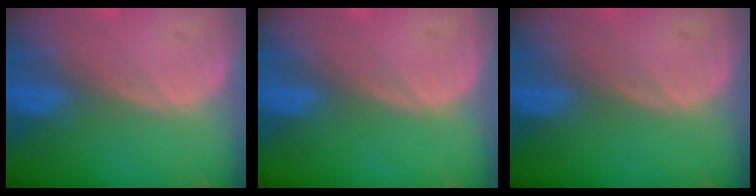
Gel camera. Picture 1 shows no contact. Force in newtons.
{"total": 0.0}
{"total": 0.0}